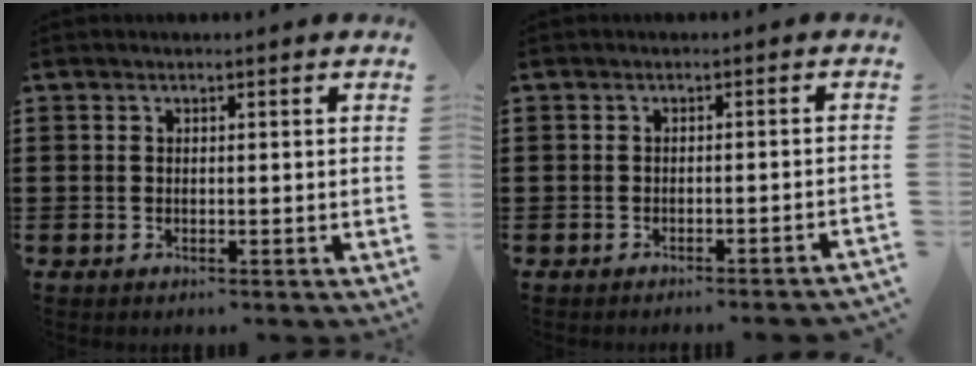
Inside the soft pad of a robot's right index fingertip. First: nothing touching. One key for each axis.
{"total": 1.5, "fx": -1.3, "fy": -0.4, "fz": 0.6, "tx": -0.011, "ty": -0.001, "tz": -0.025}